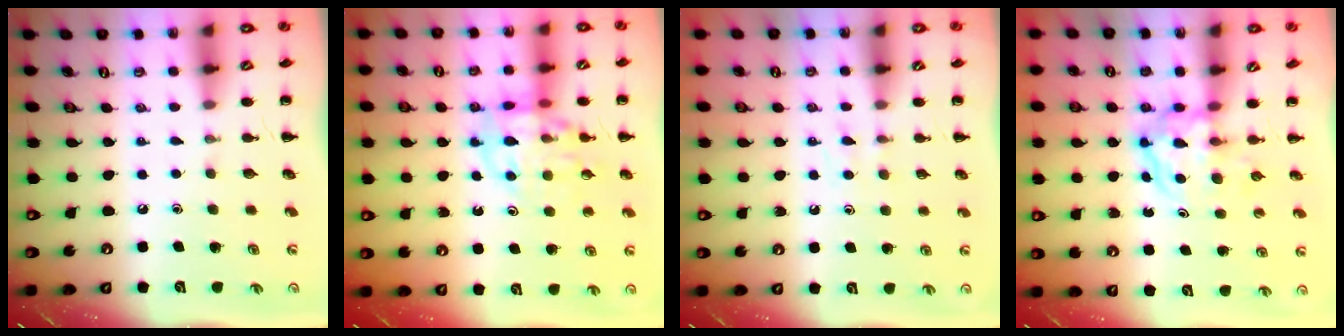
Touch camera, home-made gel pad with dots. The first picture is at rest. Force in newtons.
{"total": 13.1, "press": 12.9, "slide": 2.6}
{"total": 3.0, "press": 2.7, "slide": 1.4}
{"total": 3.8, "press": 3.7, "slide": 0.4}